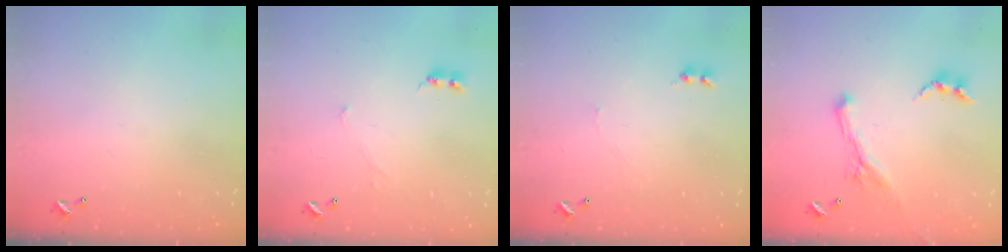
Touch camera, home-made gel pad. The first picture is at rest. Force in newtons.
{"total": 0.0}
{"total": 1.5, "press": 1.4, "slide": 0.6}
{"total": 1.8, "press": 1.7, "slide": 0.4}